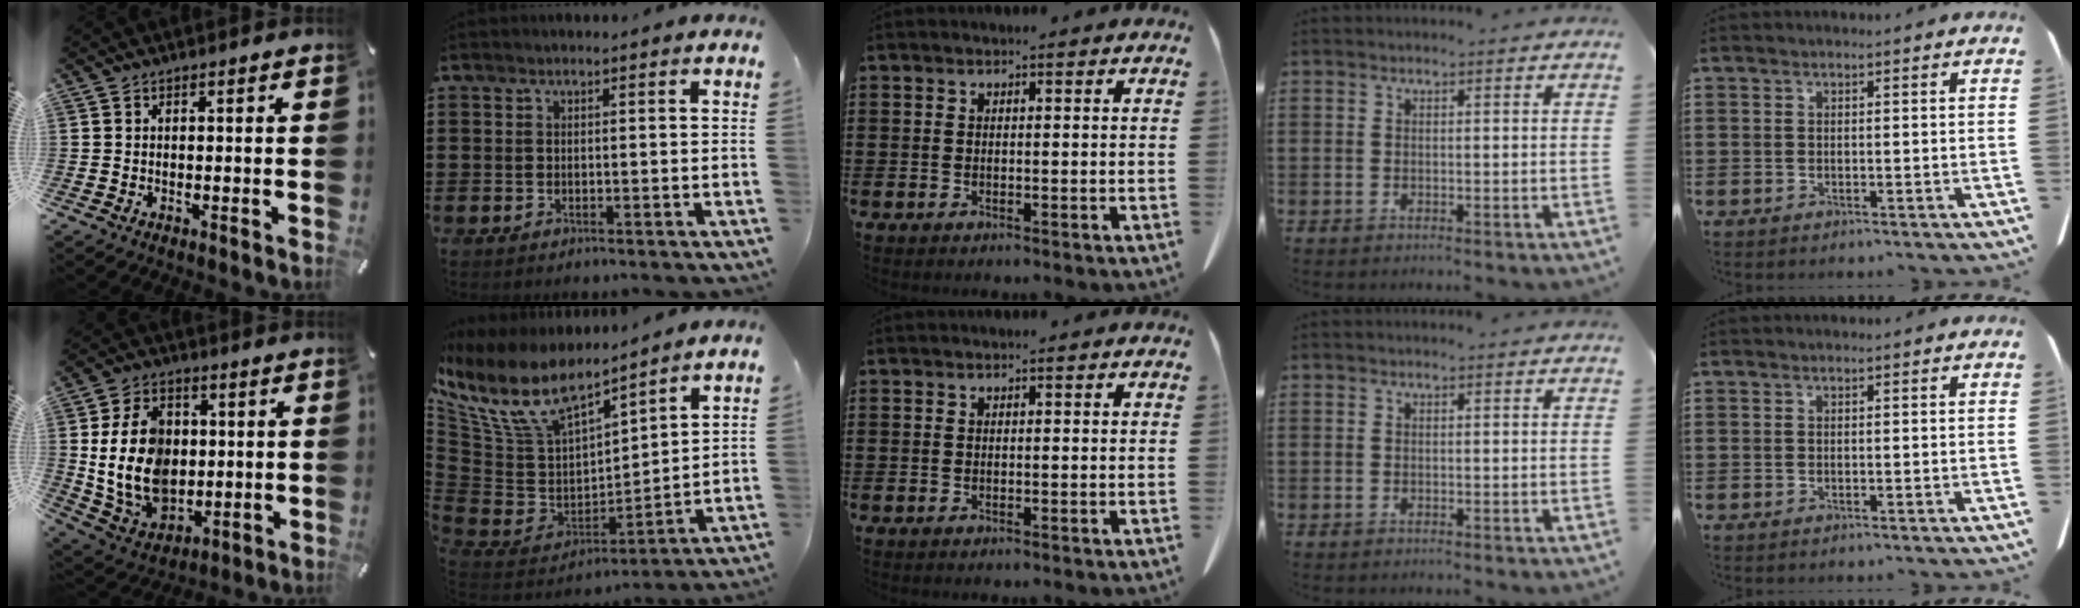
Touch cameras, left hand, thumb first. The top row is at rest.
{"thumb": {"total": 15.8, "force": [0.9, 12.2, 10.0], "torque": [-0.206, 0.005, 0.018]}, "index": {"total": 12.5, "force": [9.0, 5.4, 6.8], "torque": [-0.180, -0.057, 0.162]}}